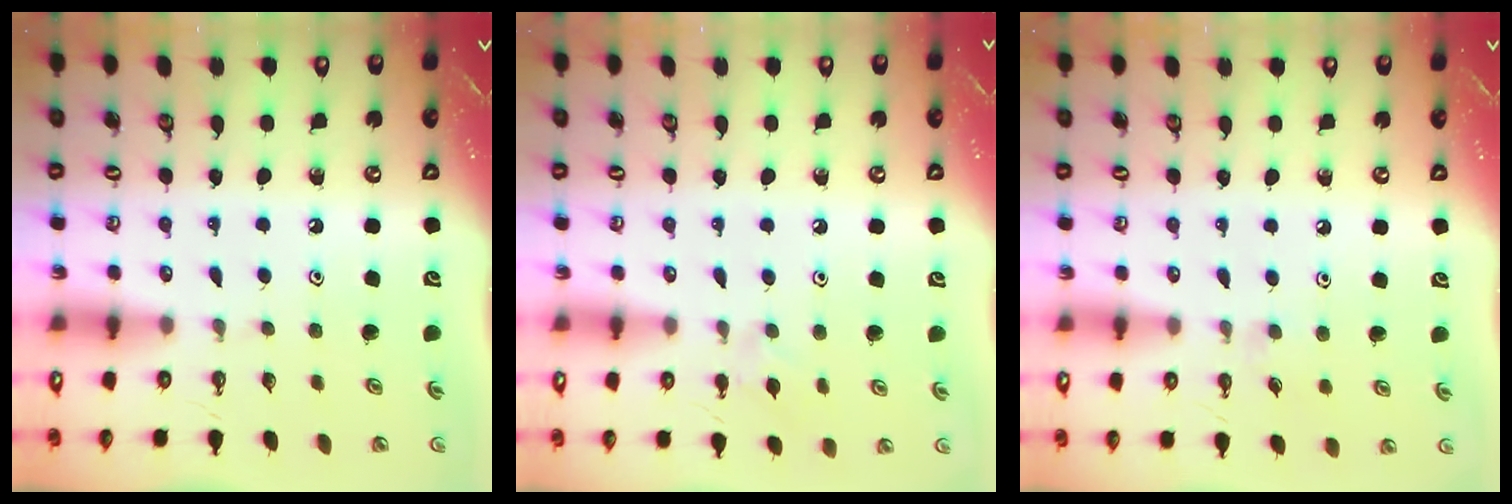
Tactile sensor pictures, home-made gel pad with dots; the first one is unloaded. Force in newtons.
{"total": 5.0, "press": 5.0, "slide": 0.7}
{"total": 3.7, "press": 3.7, "slide": 0.6}